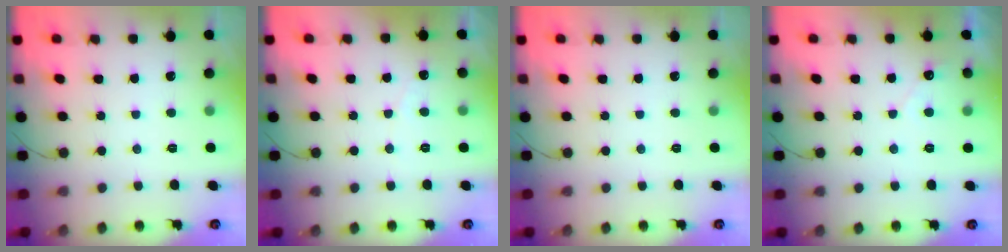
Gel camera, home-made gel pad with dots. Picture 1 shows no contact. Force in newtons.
{"total": 2.4, "press": 2.4, "slide": 0.2}
{"total": 0.0}
{"total": 2.8, "press": 2.8, "slide": 0.2}